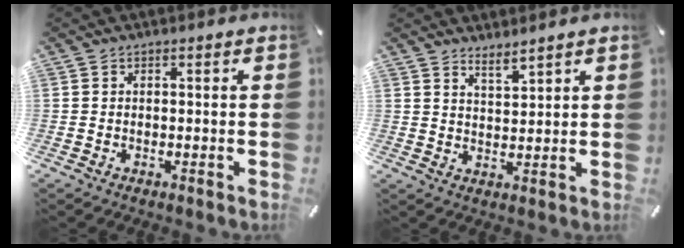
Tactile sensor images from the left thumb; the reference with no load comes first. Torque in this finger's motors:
{"motor_torque": [0.45, -0.28, -0.07, -0.03, -0.02]}